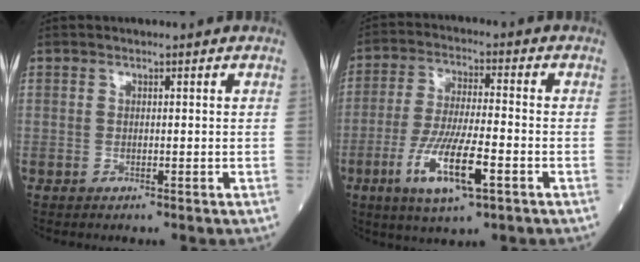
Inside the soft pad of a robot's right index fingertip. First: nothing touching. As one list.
[{"total": 11.2, "force": [-4.5, 1.6, 10.2], "torque": [-0.202, -0.017, -0.080]}]